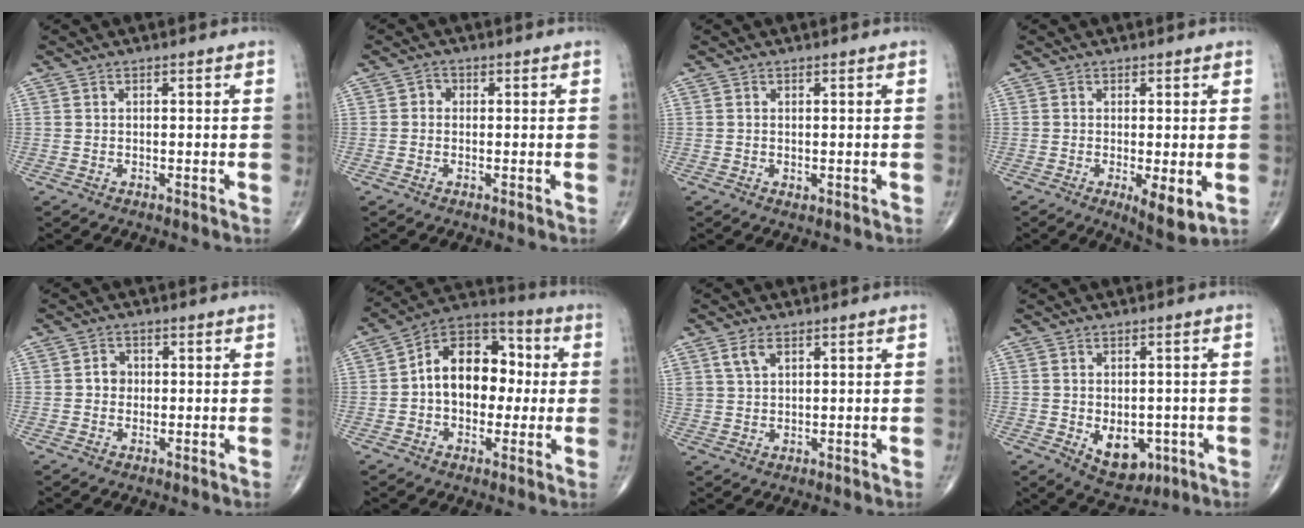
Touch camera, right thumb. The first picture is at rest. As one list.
[{"total": 1.3, "force": [-0.1, 1.2, 0.6], "torque": [0.001, 0.005, -0.009]}, {"total": 0.6, "force": [-0.2, 0.4, 0.5], "torque": [-0.006, -0.002, -0.002]}, {"total": 6.5, "force": [-1.6, 1.9, 6.0], "torque": [-0.093, -0.021, -0.023]}, {"total": 2.4, "force": [0.0, 2.1, 1.1], "torque": [-0.003, 0.007, -0.005]}, {"total": 15.3, "force": [0.6, 10.5, 11.2], "torque": [-0.130, 0.041, -0.003]}, {"total": 3.5, "force": [1.9, 1.9, 2.3], "torque": [-0.044, -0.002, 0.043]}, {"total": 8.5, "force": [-2.4, 5.6, 5.9], "torque": [-0.055, 0.003, -0.019]}]